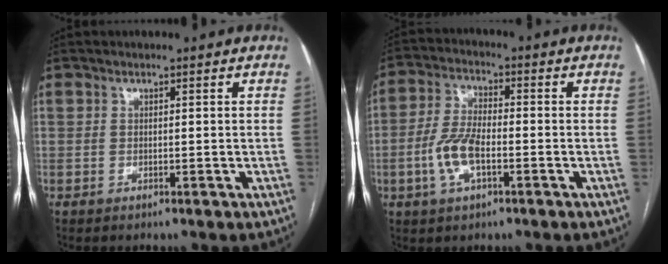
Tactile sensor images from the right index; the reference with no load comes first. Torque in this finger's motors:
{"motor_torque": [0.48, -0.25, 0.43, 0.06]}